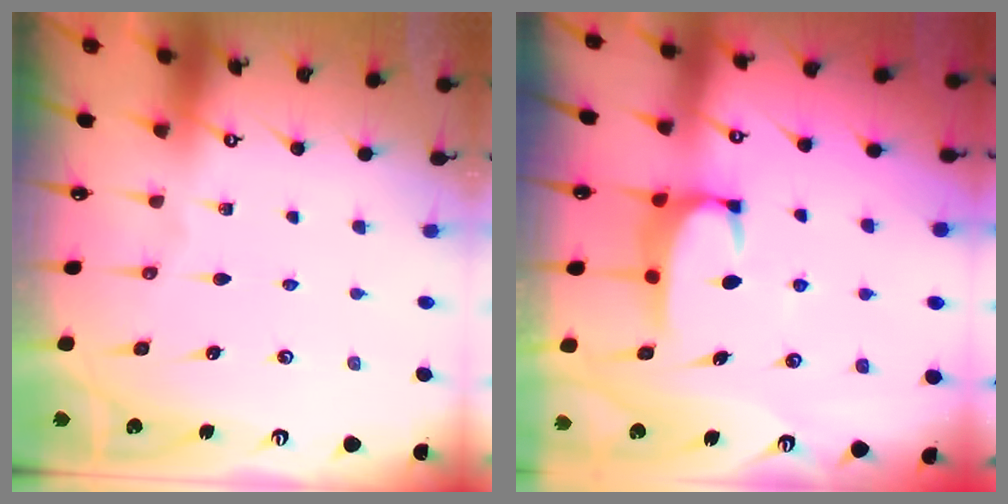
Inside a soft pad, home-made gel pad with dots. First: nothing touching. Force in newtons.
{"total": 2.9, "press": 2.8, "slide": 0.7}